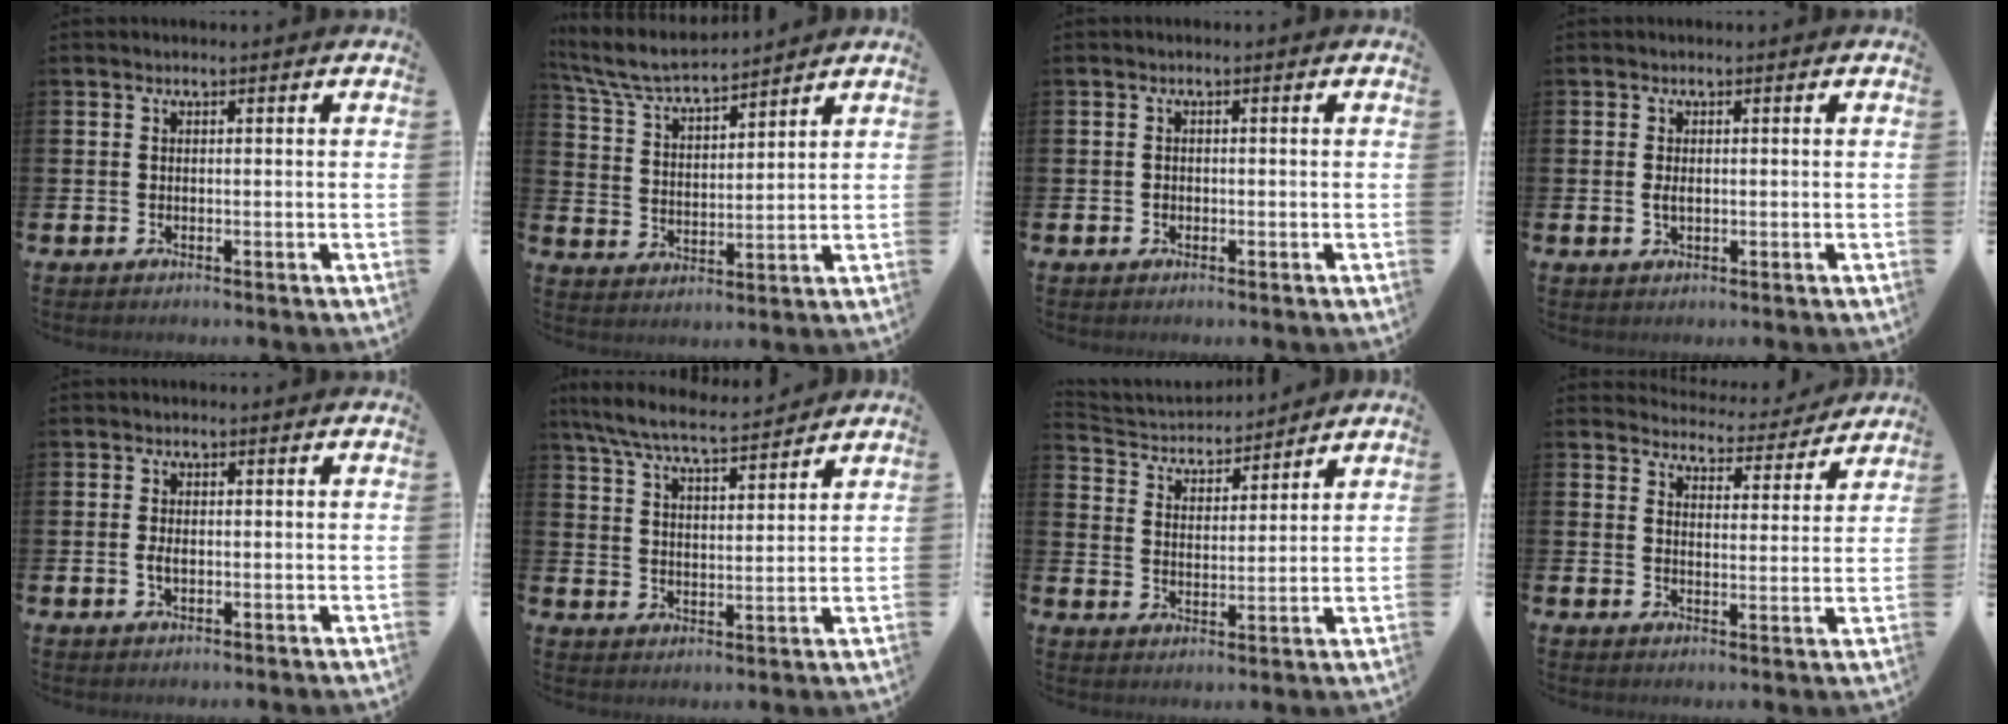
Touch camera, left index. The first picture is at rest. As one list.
[{"total": 6.6, "force": [6.2, 0.7, 2.1], "torque": [-0.072, -0.034, 0.109]}, {"total": 0.6, "force": [-0.3, 0.5, 0.1], "torque": [-0.003, 0.004, -0.008]}, {"total": 1.3, "force": [0.0, 0.7, 1.1], "torque": [-0.022, 0.004, -0.002]}, {"total": 1.7, "force": [-0.2, 1.0, 1.4], "torque": [-0.027, 0.004, -0.006]}, {"total": 7.4, "force": [6.9, 0.9, 2.6], "torque": [-0.076, -0.035, 0.122]}, {"total": 3.9, "force": [3.7, 1.4, 0.0], "torque": [-0.027, -0.028, 0.061]}, {"total": 4.5, "force": [4.4, 0.7, 0.1], "torque": [-0.008, -0.039, 0.072]}]